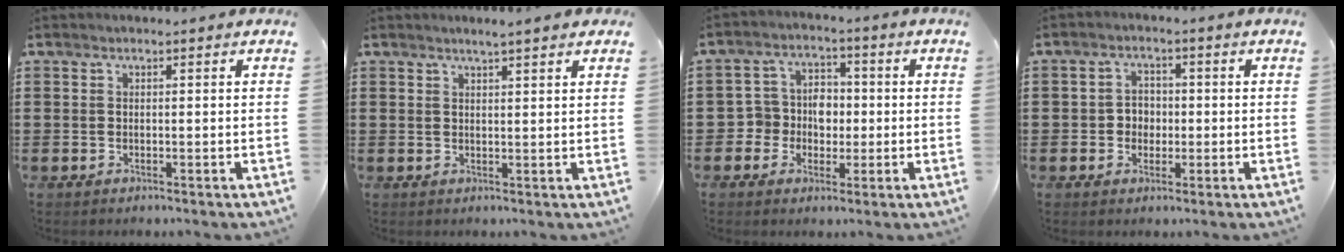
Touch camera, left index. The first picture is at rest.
{"total": 2.0, "force": [1.7, -0.2, 1.0], "torque": [-0.022, 0.001, 0.033]}
{"total": 5.3, "force": [-0.8, 4.9, 1.6], "torque": [-0.051, 0.014, -0.018]}
{"total": 3.0, "force": [-0.6, 2.7, 1.3], "torque": [-0.033, 0.007, -0.015]}